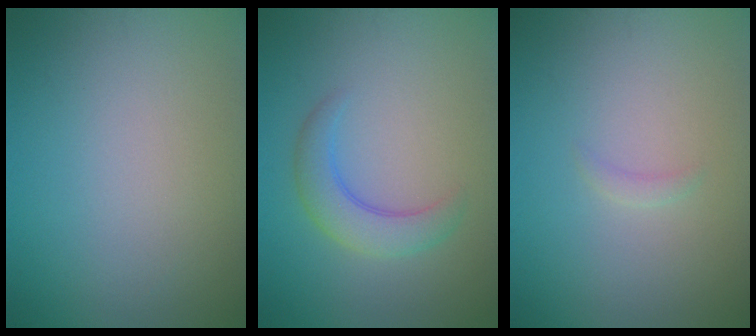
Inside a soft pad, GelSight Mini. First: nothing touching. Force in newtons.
{"total": 3.5, "press": 3.5, "slide": 0.1}
{"total": 0.7, "press": 0.7, "slide": 0.1}